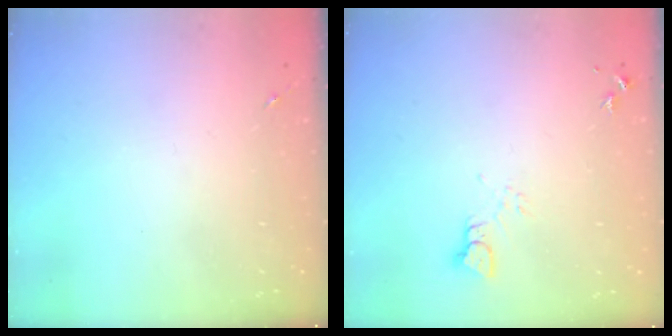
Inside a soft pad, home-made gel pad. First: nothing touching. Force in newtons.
{"total": 3.0, "press": 3.0, "slide": 0.2}